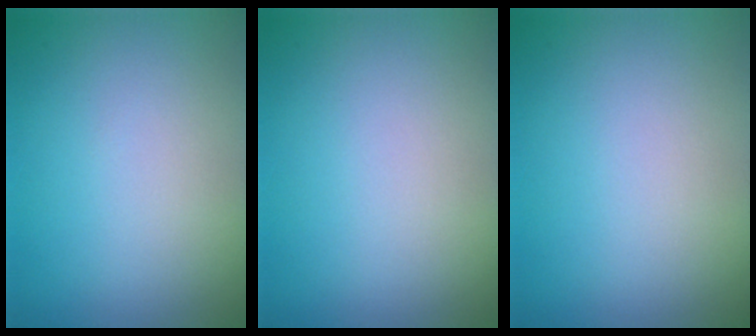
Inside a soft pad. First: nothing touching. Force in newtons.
{"total": 0.0}
{"total": 0.0}